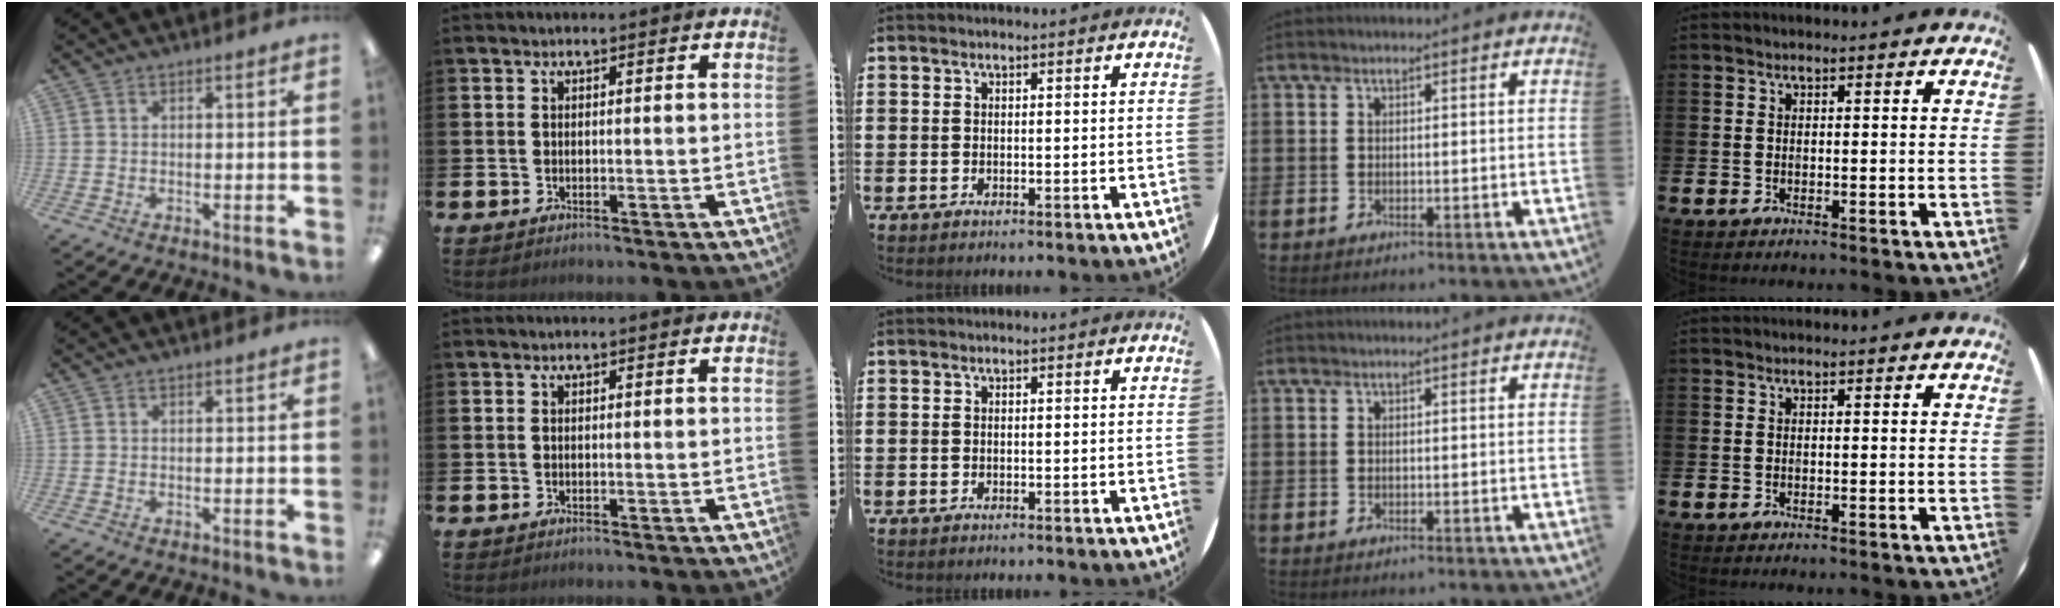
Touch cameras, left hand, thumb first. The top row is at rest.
{}